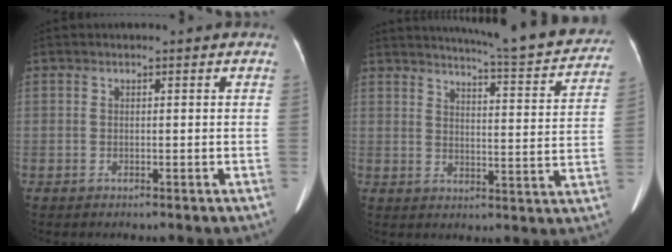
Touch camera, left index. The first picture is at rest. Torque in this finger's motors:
{"motor_torque": [0.18, -1.25, 0.00, 0.01]}